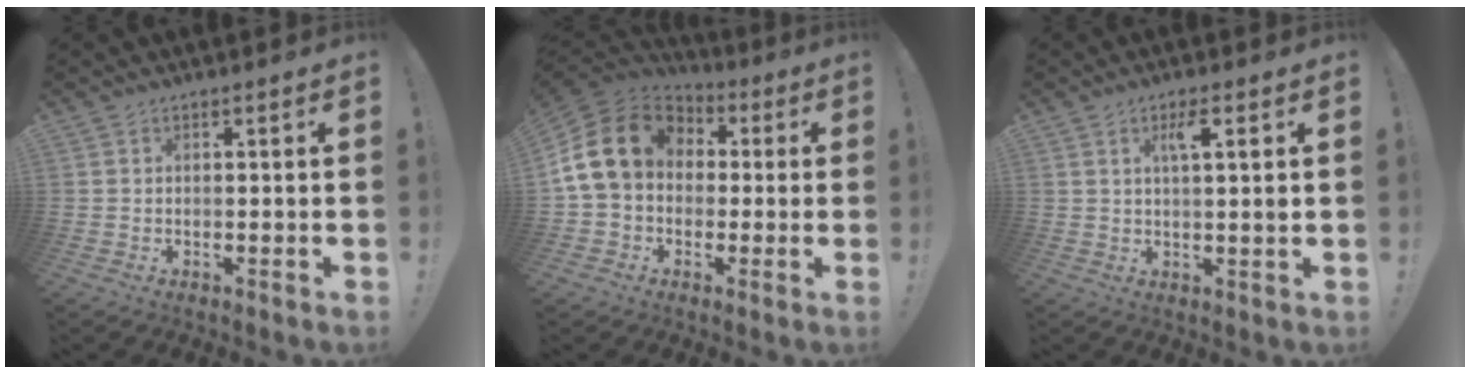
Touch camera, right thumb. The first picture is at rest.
{"total": 18.1, "force": [3.4, 13.5, 11.6], "torque": [-0.210, 0.005, 0.069]}
{"total": 4.9, "force": [1.9, 0.3, 4.5], "torque": [-0.073, -0.004, 0.024]}